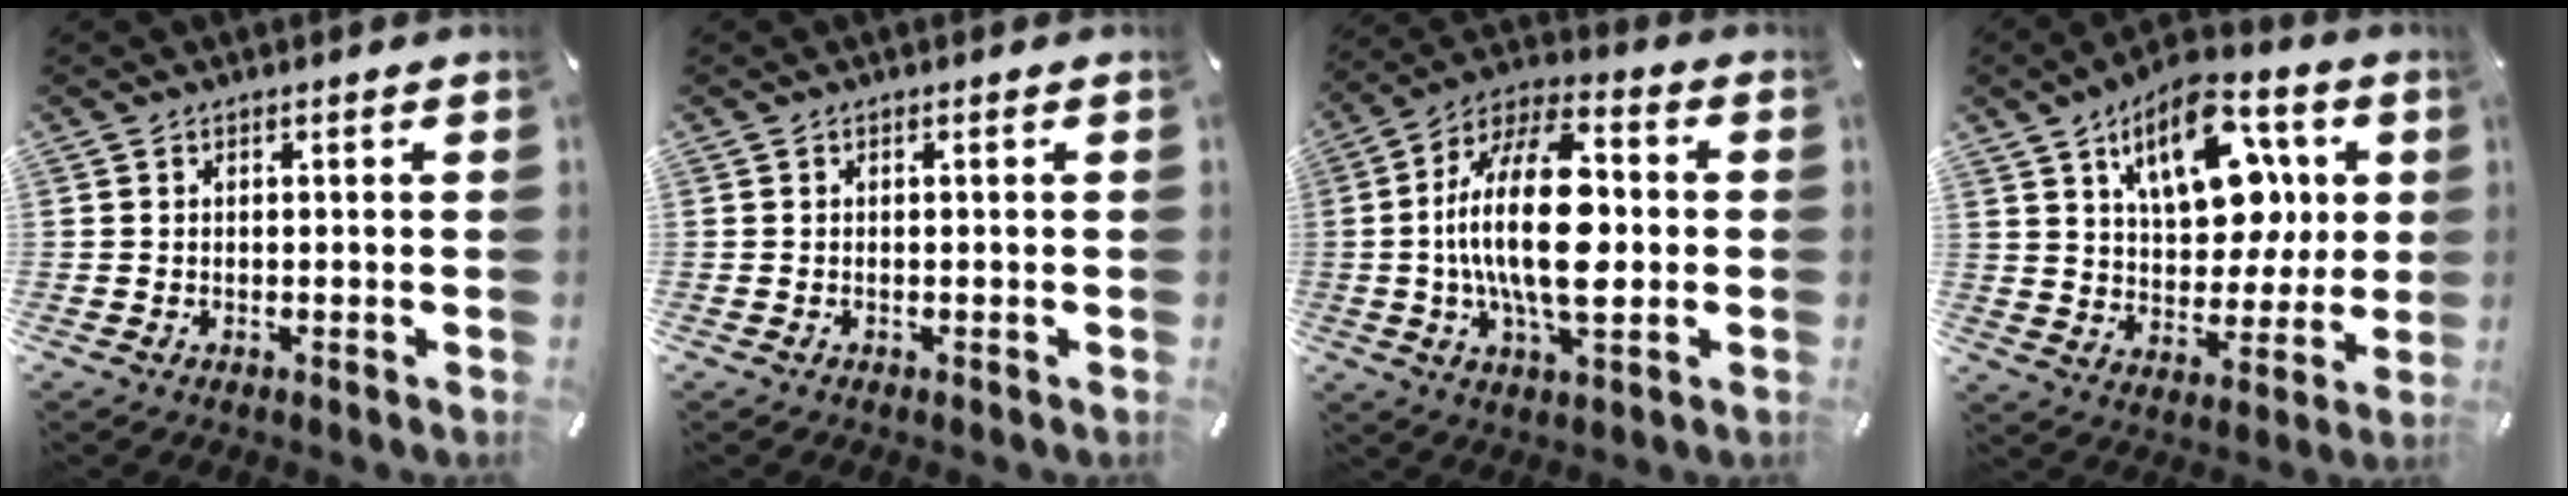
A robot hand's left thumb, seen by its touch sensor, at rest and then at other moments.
{"total": 0.5, "force": [-0.2, 0.1, 0.5], "torque": [-0.009, -0.002, -0.003]}
{"total": 21.6, "force": [-0.9, 9.9, 19.1], "torque": [-0.375, -0.005, -0.019]}
{"total": 17.7, "force": [7.3, 10.8, 12.0], "torque": [-0.176, -0.017, 0.126]}